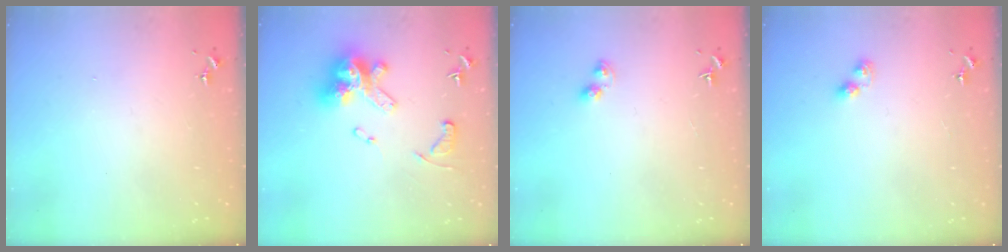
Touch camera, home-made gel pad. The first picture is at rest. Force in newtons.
{"total": 17.3, "press": 17.2, "slide": 1.6}
{"total": 3.3, "press": 3.3, "slide": 0.4}
{"total": 2.6, "press": 2.5, "slide": 0.4}